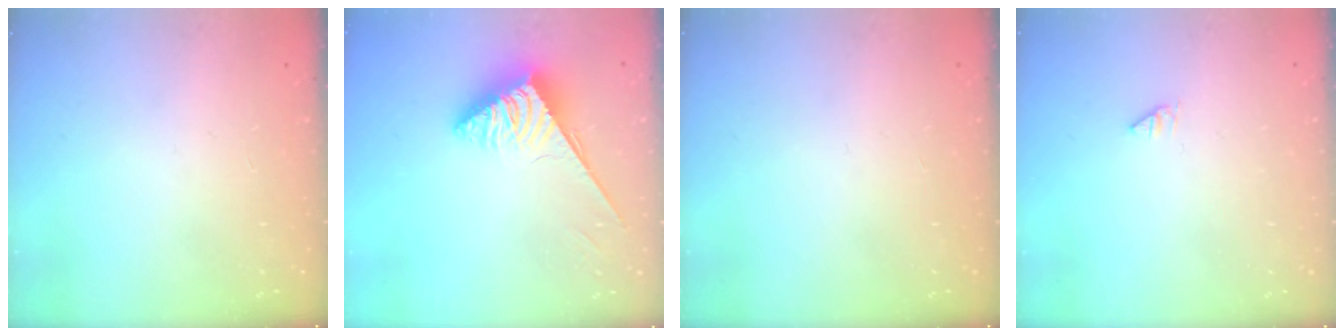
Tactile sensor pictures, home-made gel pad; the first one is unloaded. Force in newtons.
{"total": 3.6, "press": 3.5, "slide": 0.6}
{"total": 0.0}
{"total": 0.0}